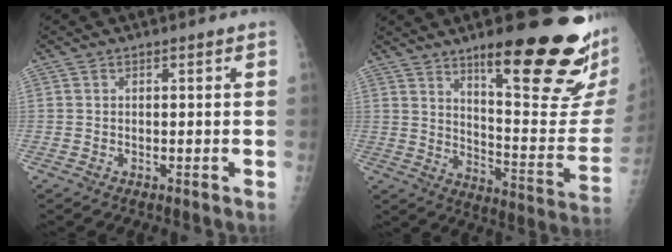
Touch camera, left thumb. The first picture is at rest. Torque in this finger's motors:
{"motor_torque": [2.40, 0.89, 1.36, -1.42, 0.44]}